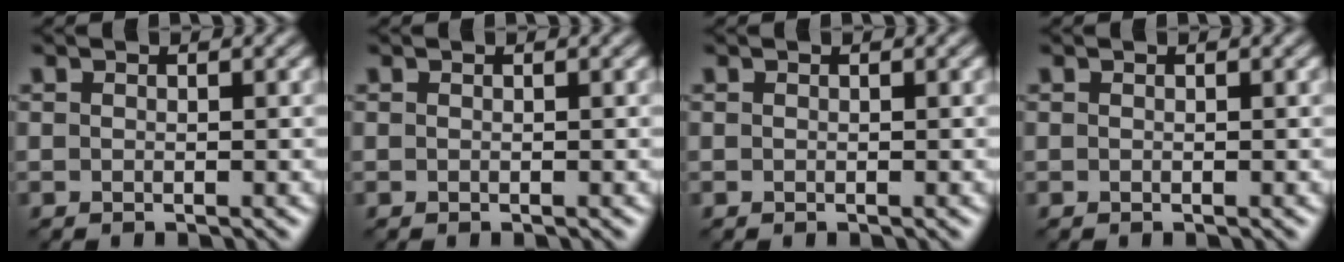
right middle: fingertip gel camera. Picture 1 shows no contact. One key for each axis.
{"total": 0.0}
{"total": 0.0}
{"total": 0.0}